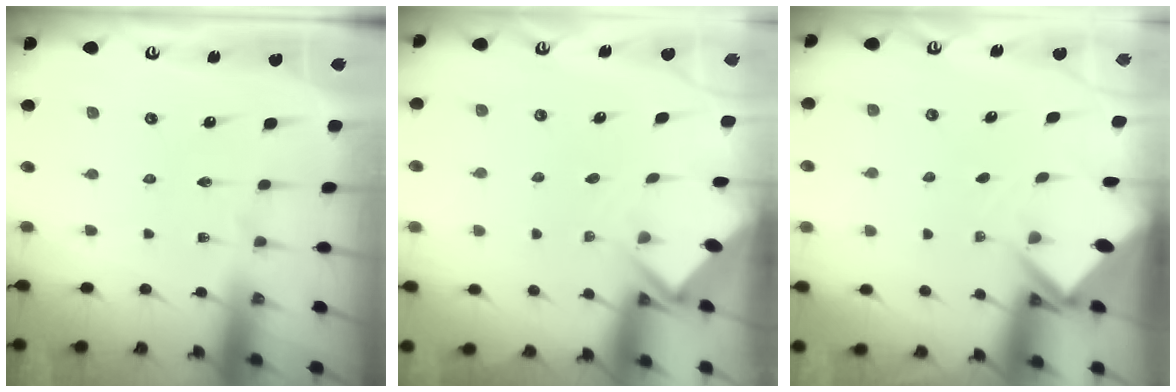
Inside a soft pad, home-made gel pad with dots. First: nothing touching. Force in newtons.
{"total": 2.0, "press": 2.0, "slide": 0.2}
{"total": 2.7, "press": 2.7, "slide": 0.1}